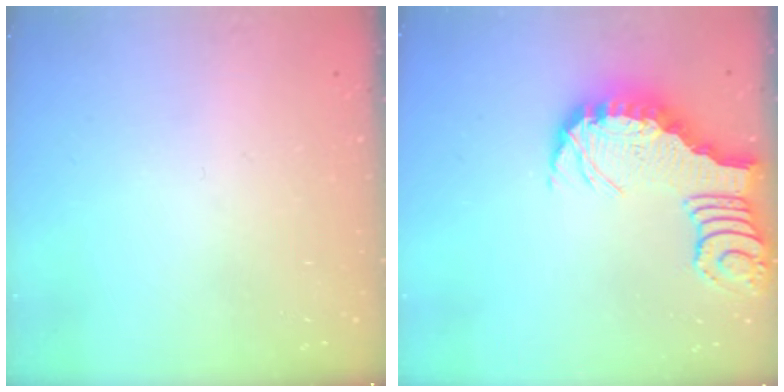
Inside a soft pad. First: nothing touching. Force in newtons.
{"total": 3.4, "press": 3.3, "slide": 0.5}